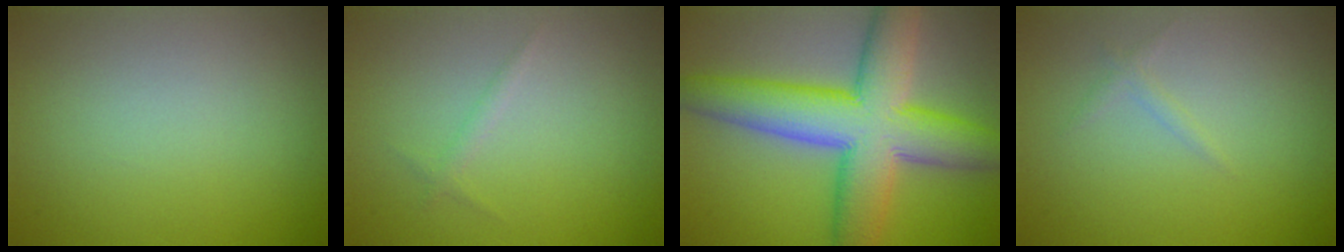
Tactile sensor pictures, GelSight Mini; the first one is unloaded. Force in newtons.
{"total": 0.8, "press": 0.8, "slide": 0.1}
{"total": 11.2, "press": 11.2, "slide": 0.7}
{"total": 0.7, "press": 0.7, "slide": 0.1}